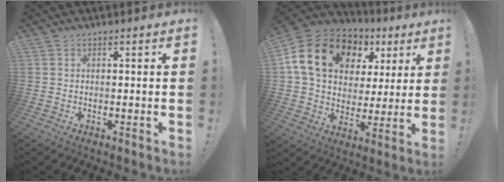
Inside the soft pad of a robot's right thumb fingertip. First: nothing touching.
{"total": 20.4, "force": [8.3, 13.8, 12.6], "torque": [-0.222, -0.019, 0.165]}